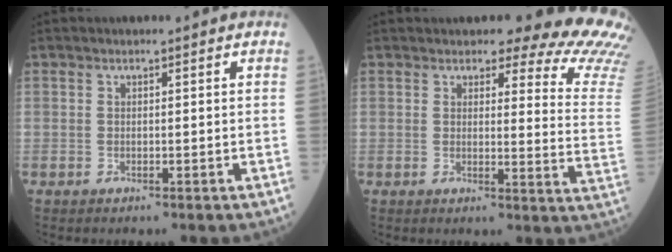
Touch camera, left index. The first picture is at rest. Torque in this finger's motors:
{"motor_torque": [0.41, -0.93, 0.40, 0.10]}